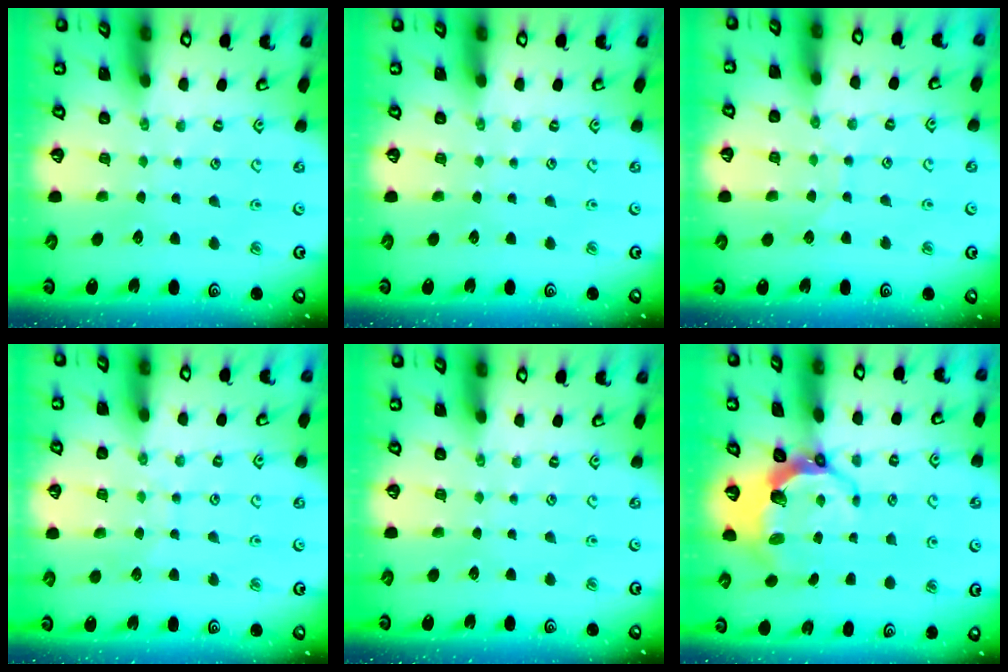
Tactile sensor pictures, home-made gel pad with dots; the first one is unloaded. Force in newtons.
{"total": 0.0}
{"total": 7.0, "press": 6.9, "slide": 0.4}
{"total": 7.1, "press": 7.1, "slide": 0.5}
{"total": 0.0}
{"total": 8.0, "press": 6.4, "slide": 4.8}